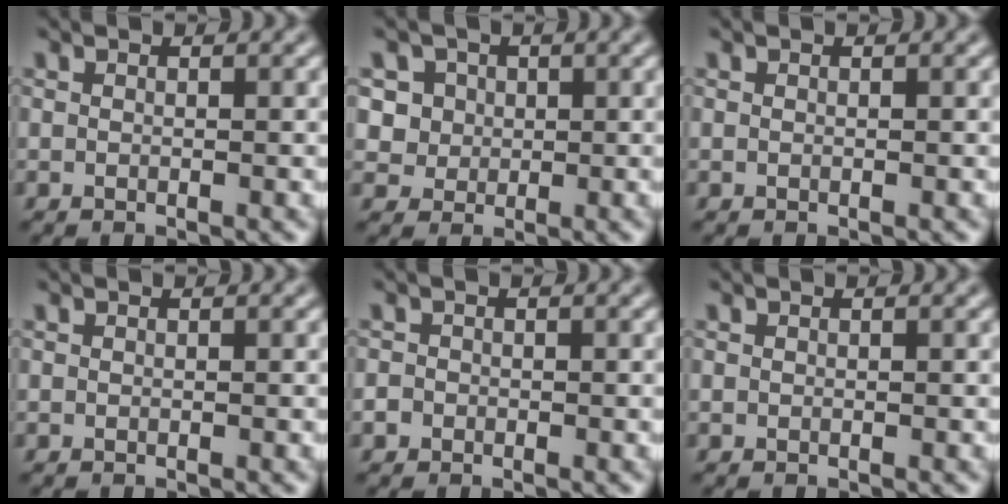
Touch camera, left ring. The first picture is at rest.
{"total": 4.5, "force": [1.7, 3.9, 1.6], "torque": [-0.018, 0.013, 0.025]}
{"total": 0.0}
{"total": 0.0}
{"total": 1.0, "force": [-0.6, 0.8, 0.2], "torque": [-0.006, 0.000, -0.009]}
{"total": 0.0}